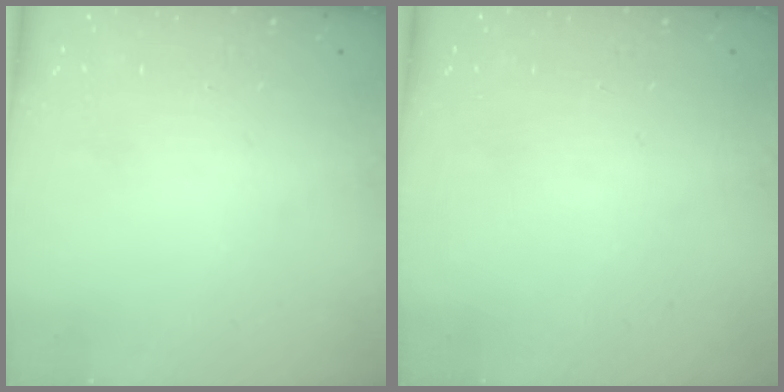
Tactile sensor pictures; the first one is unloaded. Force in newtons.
{"total": 0.0}